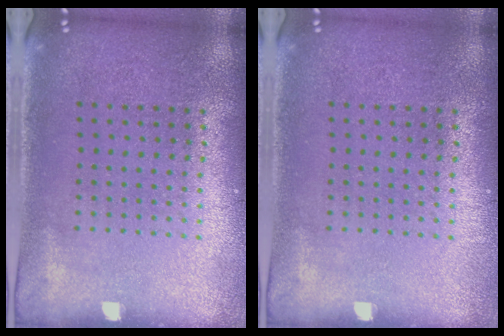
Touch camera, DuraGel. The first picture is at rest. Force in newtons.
{"total": 0.0}